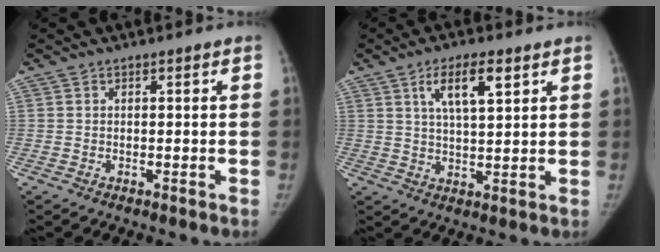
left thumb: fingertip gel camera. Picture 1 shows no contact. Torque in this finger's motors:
{"motor_torque": [0.29, -0.11, 0.90, -0.55, 0.06]}